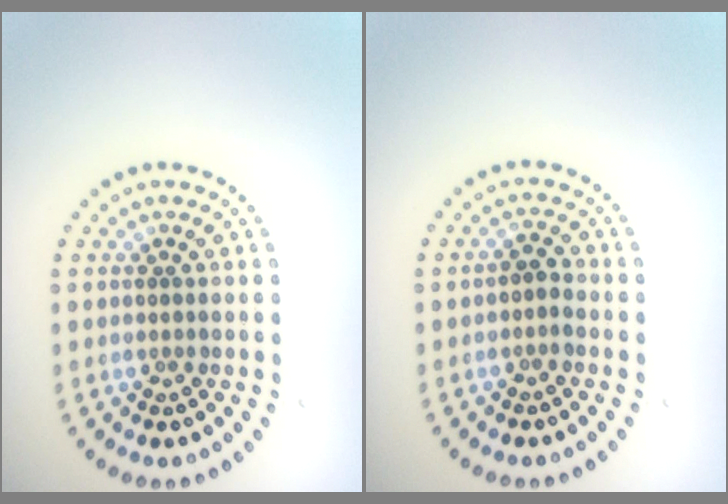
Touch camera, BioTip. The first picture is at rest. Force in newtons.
{"total": 1.1, "press": 1.0, "slide": 0.5}